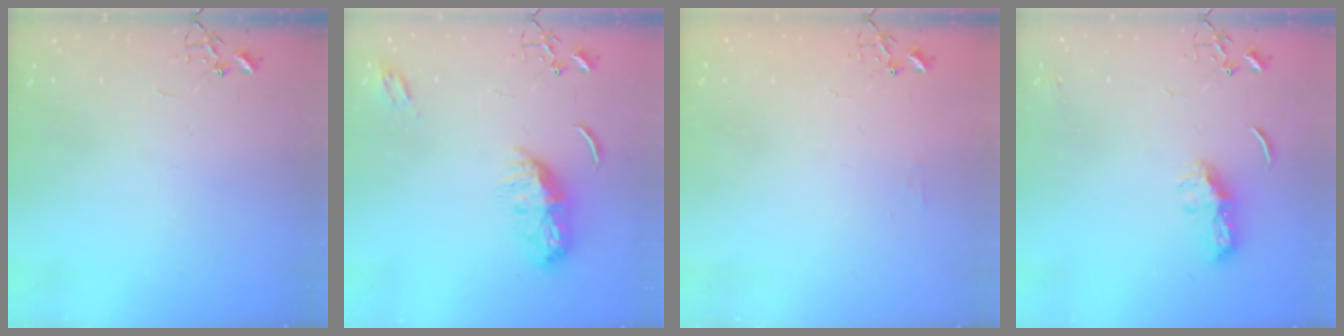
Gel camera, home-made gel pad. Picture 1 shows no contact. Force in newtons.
{"total": 10.4, "press": 10.4, "slide": 0.0}
{"total": 5.1, "press": 5.1, "slide": 0.7}
{"total": 8.1, "press": 8.1, "slide": 0.6}